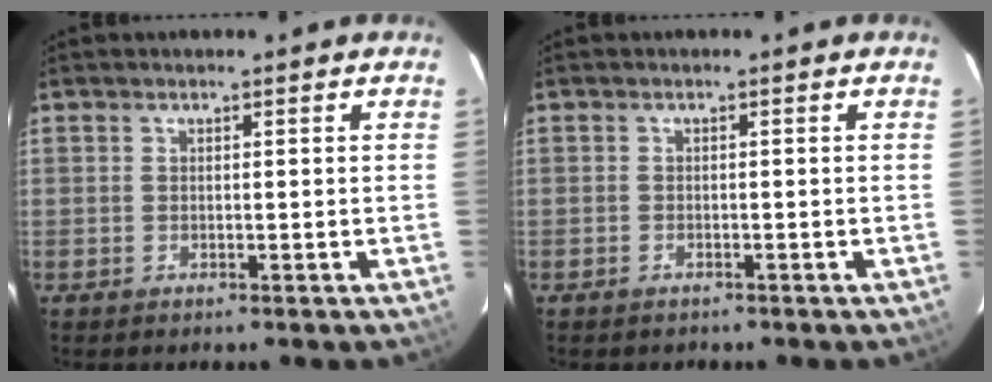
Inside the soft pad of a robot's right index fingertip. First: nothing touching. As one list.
[{"total": 1.0, "force": [-0.8, 0.6, 0.0], "torque": [-0.005, 0.003, -0.014]}]